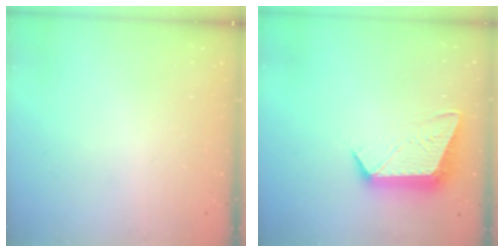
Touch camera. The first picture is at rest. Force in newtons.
{"total": 12.7, "press": 12.7, "slide": 0.7}